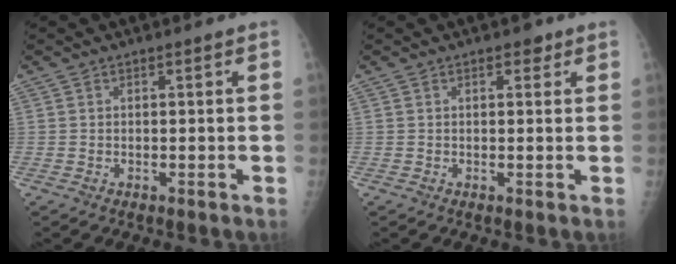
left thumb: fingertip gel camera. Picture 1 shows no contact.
{"total": 2.0, "force": [1.1, 1.0, 1.3], "torque": [-0.009, -0.002, 0.013]}